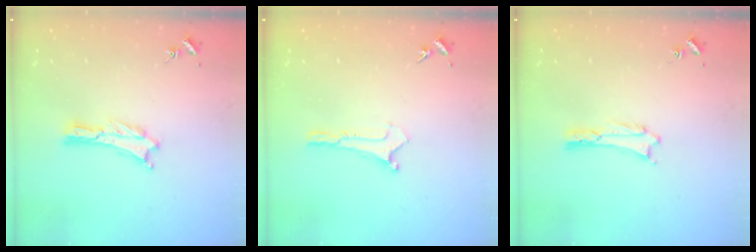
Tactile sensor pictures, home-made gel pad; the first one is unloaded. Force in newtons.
{"total": 0.0}
{"total": 0.5, "press": 0.5, "slide": 0.2}